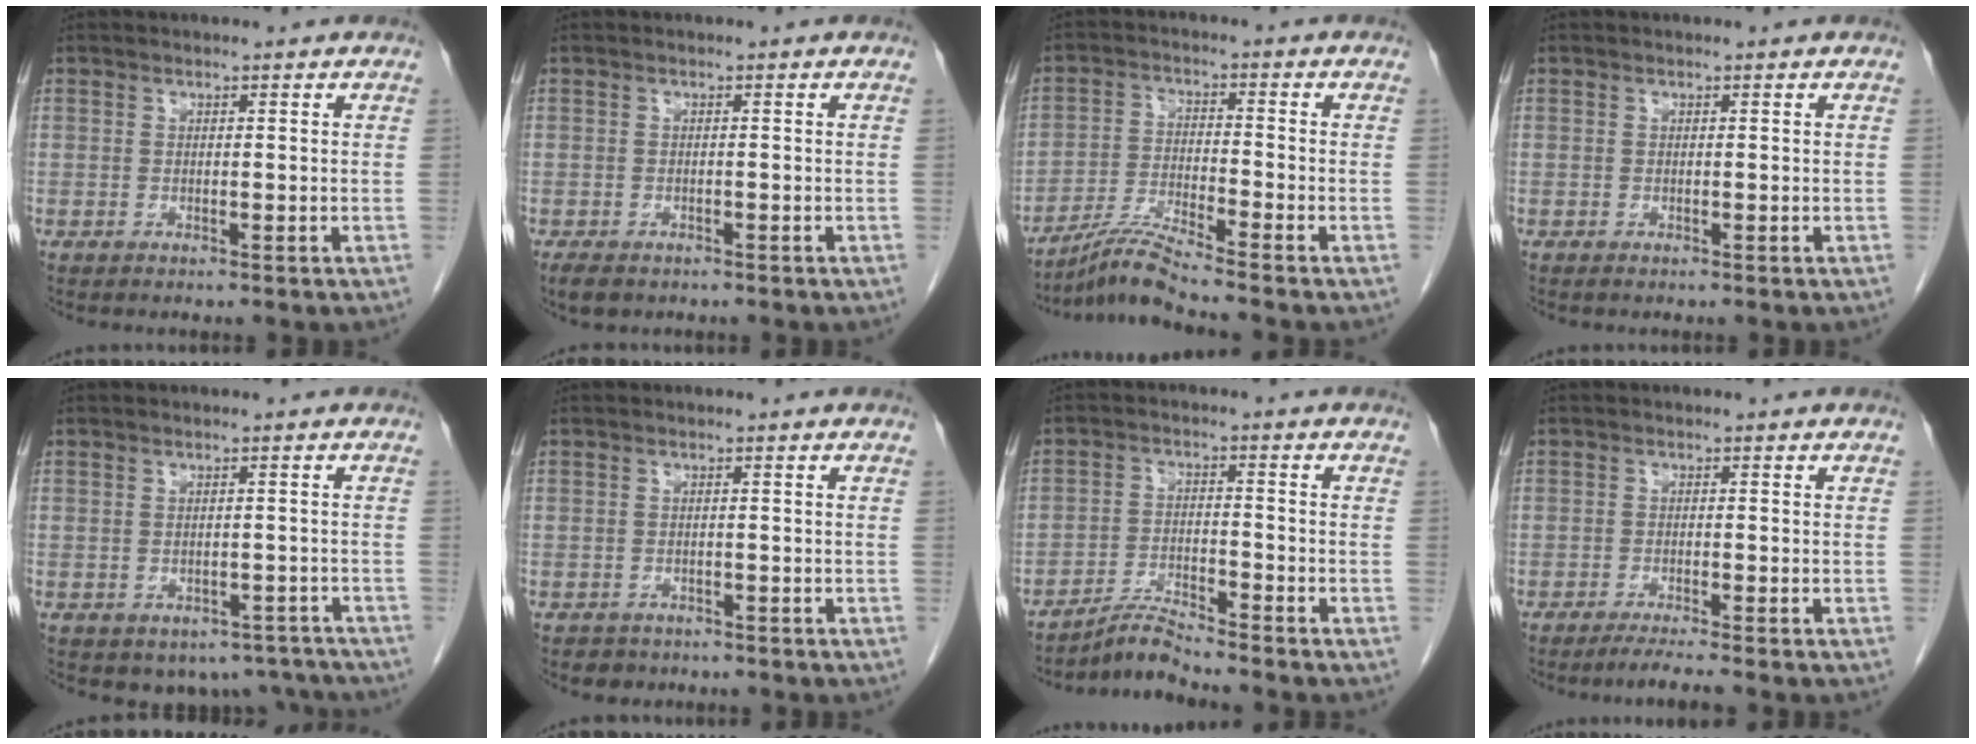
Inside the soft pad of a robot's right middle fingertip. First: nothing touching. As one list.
[{"total": 3.3, "force": [-2.5, 1.6, 1.5], "torque": [-0.025, -0.005, -0.034]}, {"total": 6.7, "force": [-5.9, -1.9, 2.4], "torque": [-0.054, -0.025, -0.115]}, {"total": 0.0}, {"total": 6.3, "force": [-4.9, 3.8, 1.1], "torque": [0.005, 0.010, -0.056]}, {"total": 2.1, "force": [-1.6, 1.4, 0.0], "torque": [-0.009, 0.004, -0.023]}, {"total": 4.6, "force": [-4.5, -1.0, 0.6], "torque": [-0.016, -0.015, -0.084]}, {"total": 3.1, "force": [-2.6, -0.7, 1.5], "torque": [-0.034, -0.012, -0.049]}]